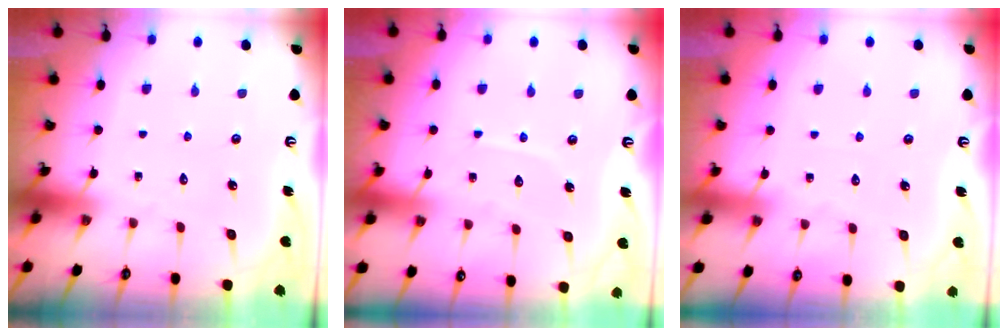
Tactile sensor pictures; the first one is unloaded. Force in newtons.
{"total": 4.5, "press": 4.5, "slide": 0.6}
{"total": 2.5, "press": 2.4, "slide": 0.4}